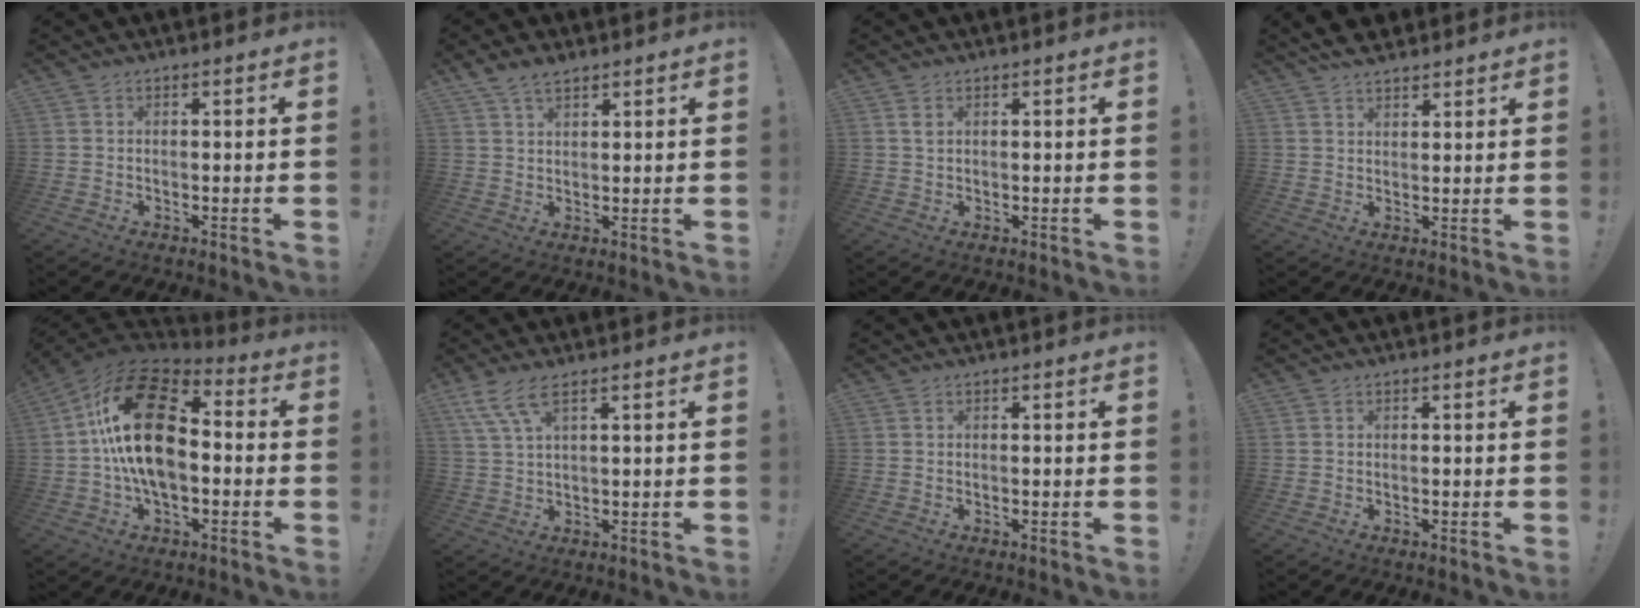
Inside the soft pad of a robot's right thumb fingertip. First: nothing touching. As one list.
[{"total": 4.8, "force": [3.6, 2.1, 2.4], "torque": [-0.042, -0.018, 0.068]}, {"total": 1.5, "force": [0.8, 0.8, 1.1], "torque": [-0.016, 0.000, 0.012]}, {"total": 5.4, "force": [4.8, 2.0, 1.4], "torque": [-0.022, -0.023, 0.090]}, {"total": 24.0, "force": [1.4, 14.4, 19.2], "torque": [-0.356, 0.024, 0.029]}, {"total": 7.1, "force": [4.4, 1.7, 5.3], "torque": [-0.111, -0.011, 0.084]}, {"total": 0.0}, {"total": 0.0}]